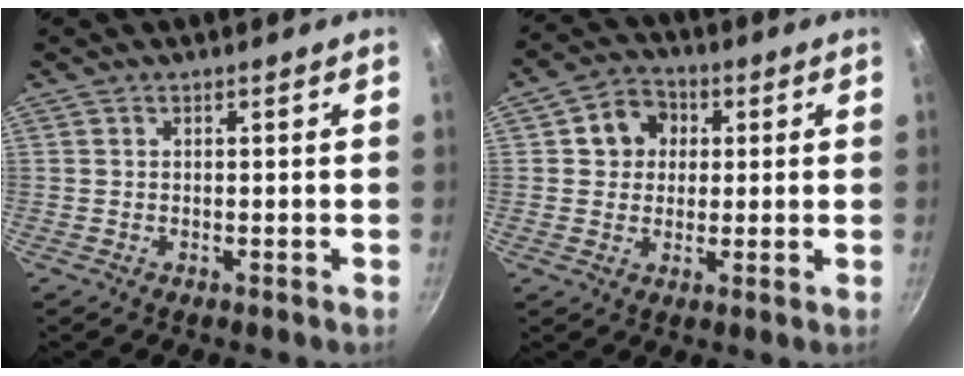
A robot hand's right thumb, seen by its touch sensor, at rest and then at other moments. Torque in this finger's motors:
{"motor_torque": [-0.79, 0.86, 0.05, -0.05, 0.03]}